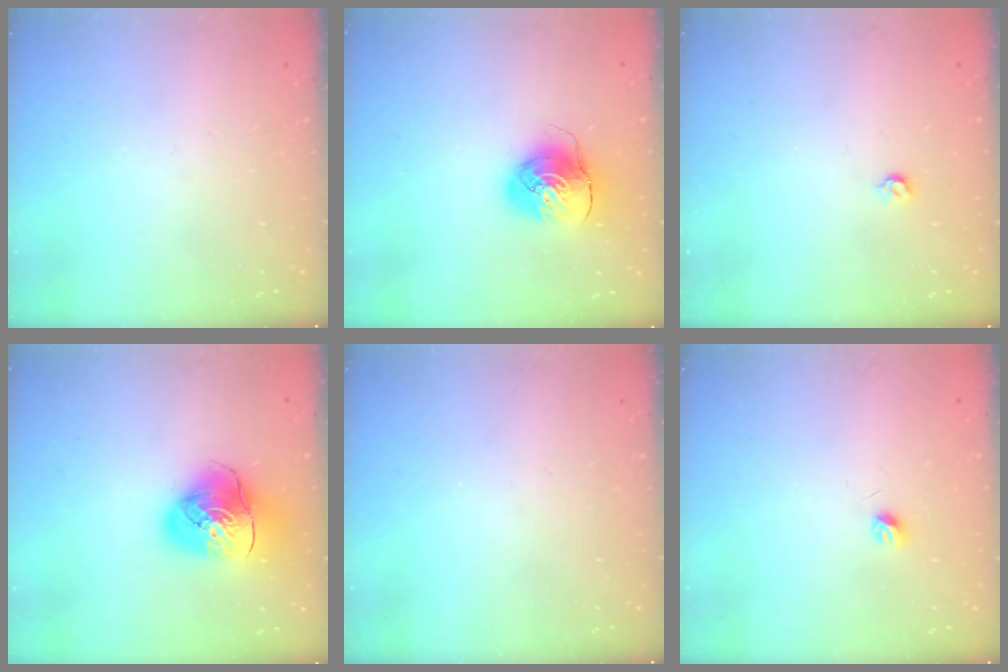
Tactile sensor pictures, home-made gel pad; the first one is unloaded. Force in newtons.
{"total": 10.3, "press": 10.3, "slide": 0.5}
{"total": 3.6, "press": 3.6, "slide": 0.8}
{"total": 14.3, "press": 14.1, "slide": 2.2}
{"total": 0.0}
{"total": 3.6, "press": 3.5, "slide": 0.7}